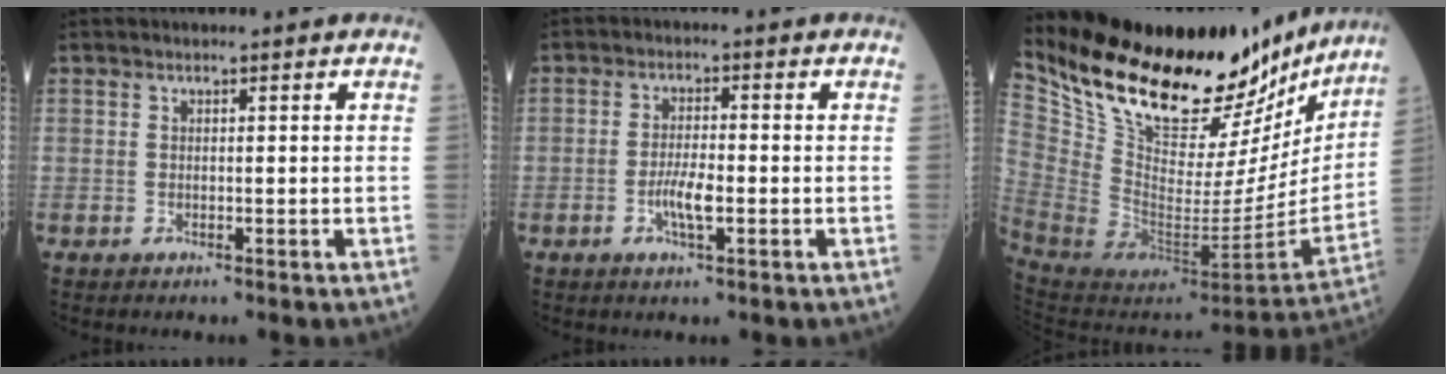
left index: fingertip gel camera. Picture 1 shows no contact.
{"total": 3.9, "force": [-1.4, 0.8, 3.5], "torque": [-0.070, -0.004, -0.027]}
{"total": 31.7, "force": [26.8, 9.4, 13.9], "torque": [-0.232, -0.051, 0.399]}